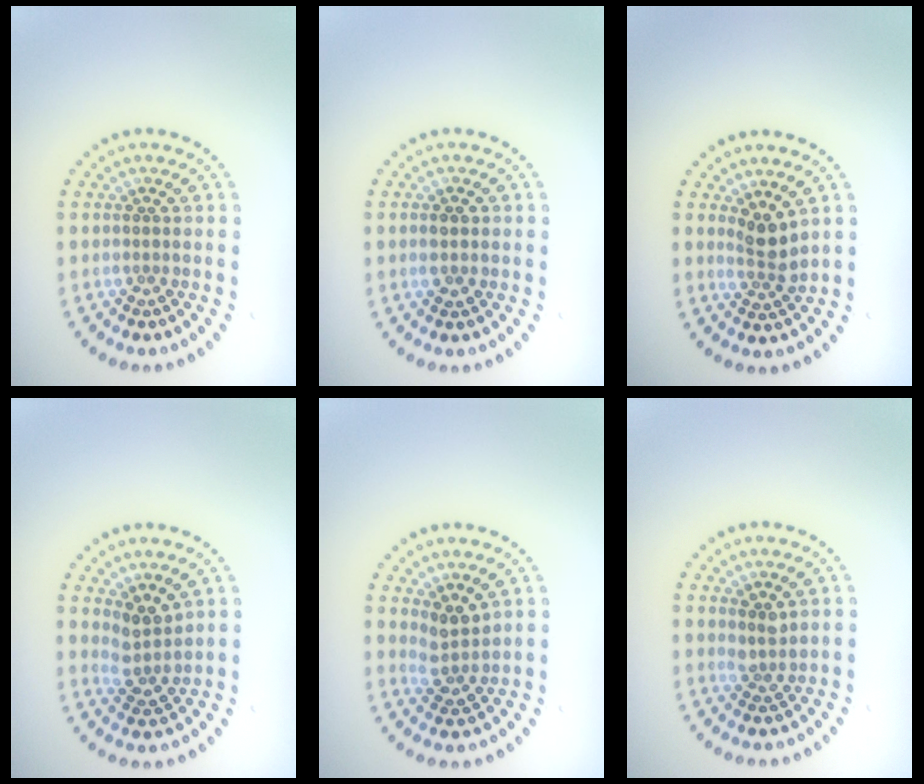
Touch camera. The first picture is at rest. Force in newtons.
{"total": 1.8, "press": 1.8, "slide": 0.0}
{"total": 2.4, "press": 1.8, "slide": 1.6}
{"total": 2.6, "press": 2.0, "slide": 1.6}
{"total": 2.5, "press": 2.0, "slide": 1.6}
{"total": 1.8, "press": 1.3, "slide": 1.2}